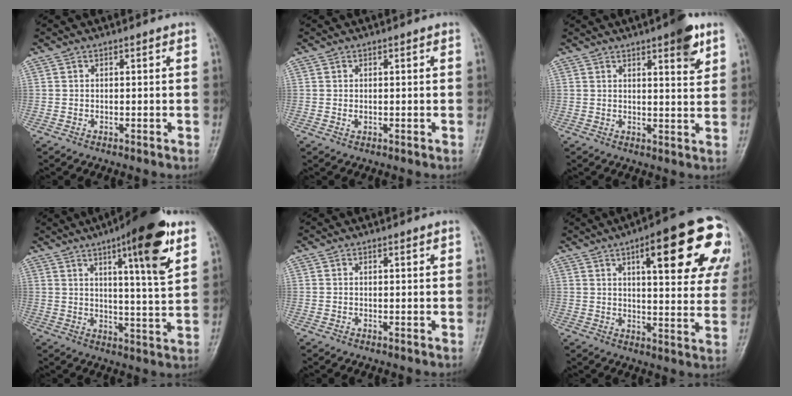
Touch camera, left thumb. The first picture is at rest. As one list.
[{"total": 1.0, "force": [0.1, 0.6, 0.7], "torque": [-0.009, 0.000, 0.003]}, {"total": 6.9, "force": [3.9, 1.9, 5.3], "torque": [-0.060, -0.019, 0.048]}, {"total": 15.1, "force": [7.8, 2.8, 12.7], "torque": [-0.169, -0.036, 0.109]}, {"total": 0.6, "force": [0.3, 0.2, 0.5], "torque": [-0.006, 0.000, 0.004]}, {"total": 23.3, "force": [9.7, 6.8, 20.0], "torque": [-0.236, -0.010, 0.125]}]